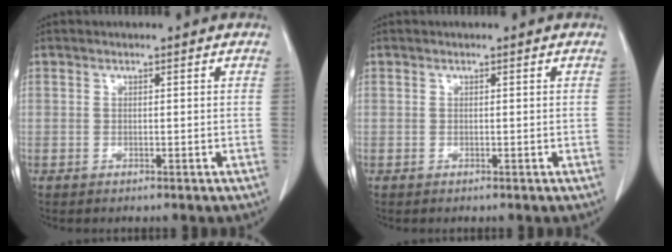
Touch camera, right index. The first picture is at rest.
{"total": 0.0}